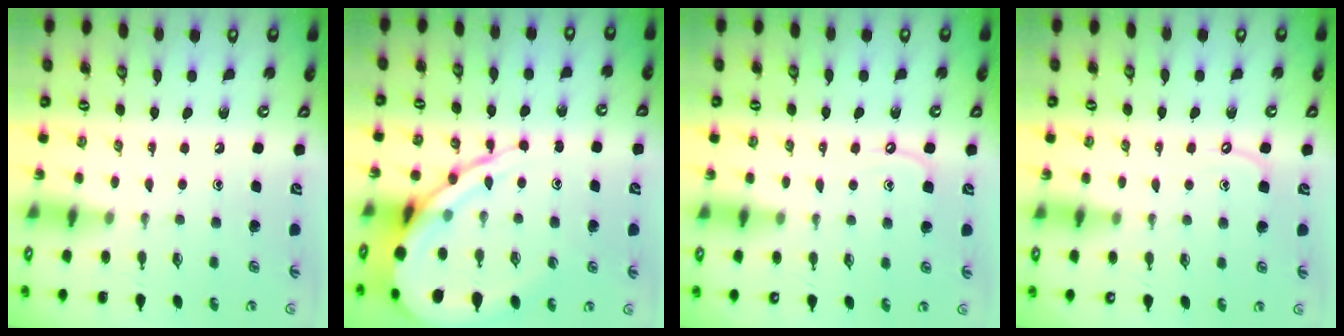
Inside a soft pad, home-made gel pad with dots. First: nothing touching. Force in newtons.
{"total": 14.3, "press": 14.2, "slide": 1.3}
{"total": 6.0, "press": 5.9, "slide": 0.8}
{"total": 4.1, "press": 4.0, "slide": 0.6}